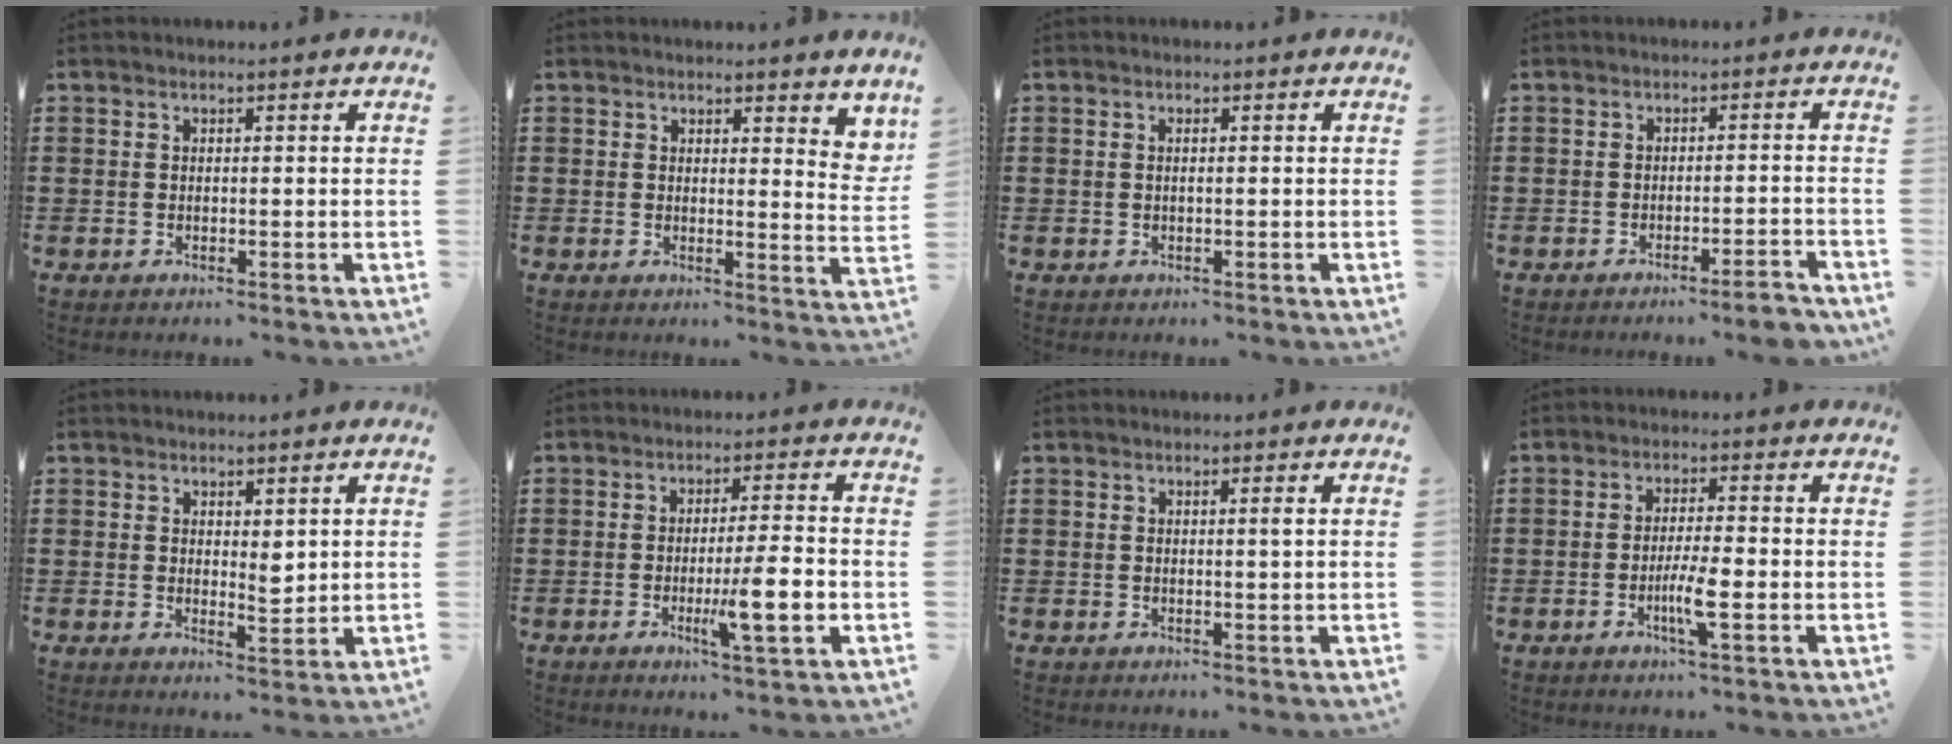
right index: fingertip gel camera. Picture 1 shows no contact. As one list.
[{"total": 2.7, "force": [2.4, 0.7, 1.2], "torque": [-0.016, -0.004, 0.041]}, {"total": 0.6, "force": [0.0, 0.0, 0.6], "torque": [-0.012, -0.003, 0.001]}, {"total": 3.3, "force": [-2.7, -0.1, 1.8], "torque": [-0.030, -0.006, -0.051]}, {"total": 2.6, "force": [1.4, 1.3, 1.8], "torque": [-0.020, -0.004, 0.023]}, {"total": 8.1, "force": [-2.1, 0.7, 7.8], "torque": [-0.129, -0.012, -0.034]}, {"total": 1.0, "force": [0.3, -0.2, 0.9], "torque": [-0.016, -0.003, 0.004]}, {"total": 5.0, "force": [-1.5, 0.6, 4.8], "torque": [-0.087, -0.006, -0.029]}]